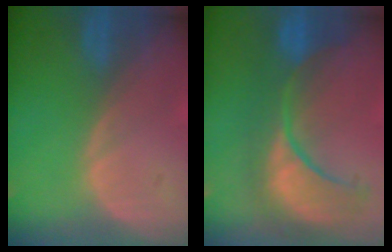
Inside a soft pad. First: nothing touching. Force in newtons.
{"total": 10.5, "press": 10.0, "slide": 3.4}